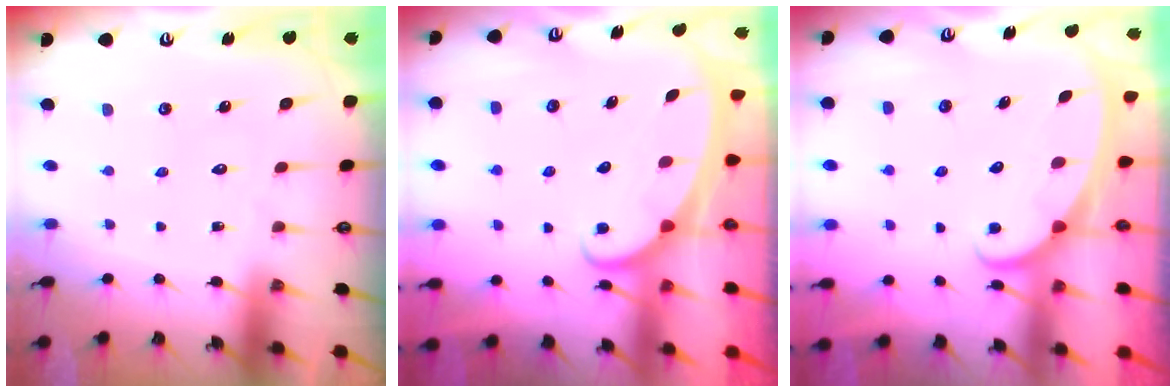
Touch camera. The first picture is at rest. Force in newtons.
{"total": 2.1, "press": 2.1, "slide": 0.3}
{"total": 2.5, "press": 2.5, "slide": 0.4}